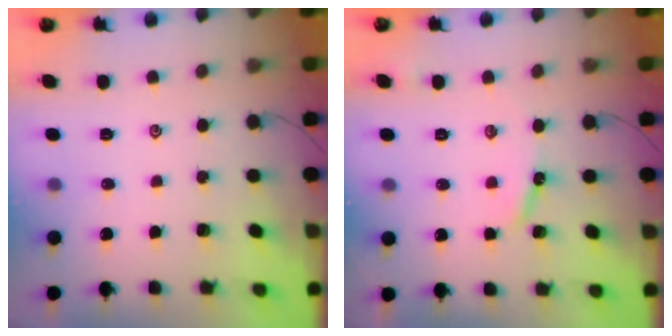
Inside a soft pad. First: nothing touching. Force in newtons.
{"total": 6.6, "press": 6.6, "slide": 0.7}